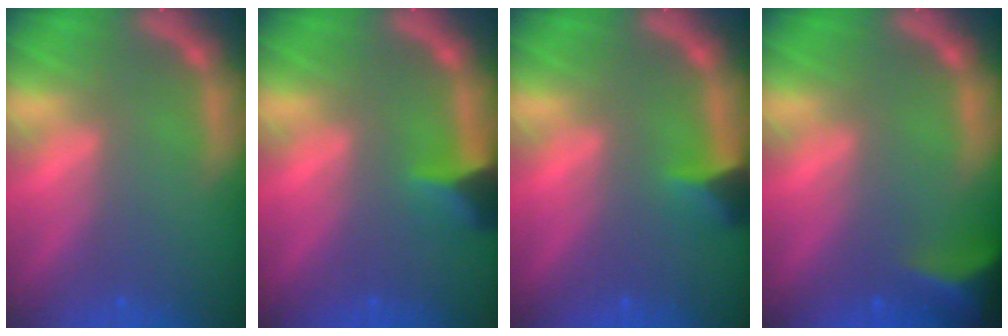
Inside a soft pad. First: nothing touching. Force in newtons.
{"total": 2.9}
{"total": 2.4}
{"total": 5.4}